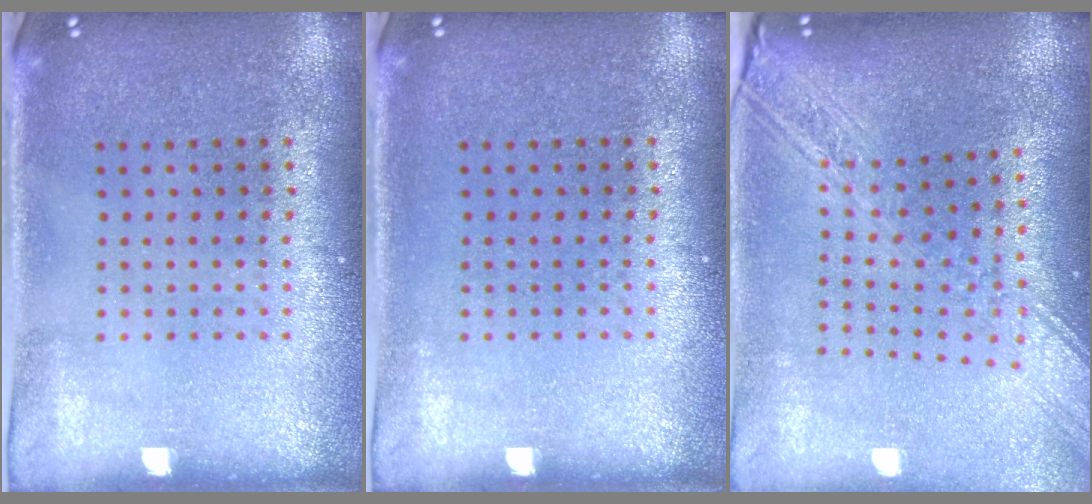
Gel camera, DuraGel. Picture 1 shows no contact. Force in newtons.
{"total": 0.0}
{"total": 2.7, "press": 2.1, "slide": 1.6}